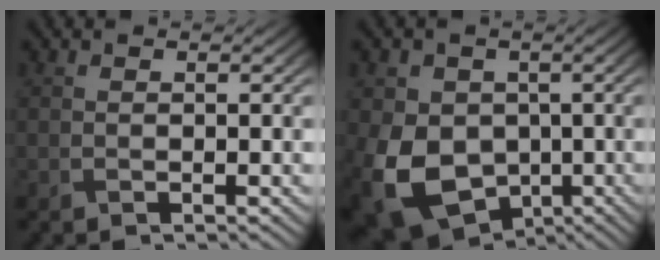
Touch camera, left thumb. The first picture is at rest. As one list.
[{"total": 12.5, "force": [-3.1, 9.6, 7.3], "torque": [-0.167, -0.030, -0.053]}]